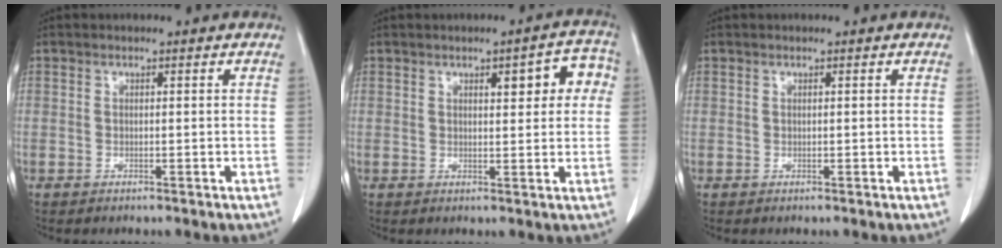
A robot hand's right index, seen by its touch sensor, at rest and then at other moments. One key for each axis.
{"total": 6.2, "fx": 1.9, "fy": 2.2, "fz": 5.5, "tx": -0.056, "ty": 0.019, "tz": 0.019}
{"total": 0.0}